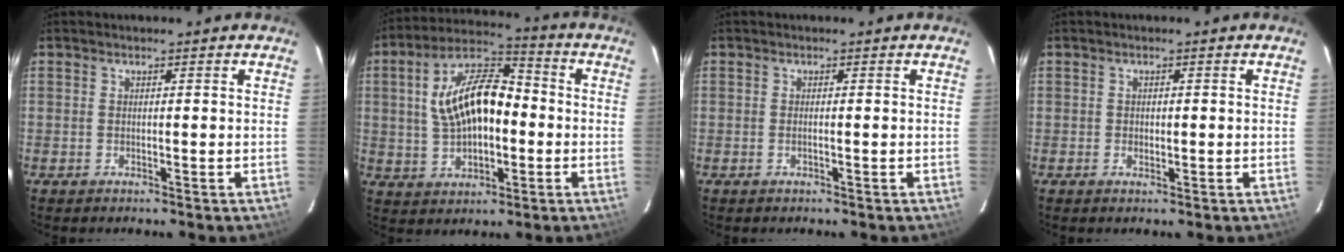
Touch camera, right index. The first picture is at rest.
{"total": 14.7, "force": [0.2, 7.8, 12.4], "torque": [-0.242, 0.027, 0.006]}
{"total": 0.7, "force": [-0.3, -0.1, 0.7], "torque": [-0.012, 0.002, -0.006]}
{"total": 1.0, "force": [-0.2, 0.8, 0.6], "torque": [-0.009, 0.000, -0.003]}